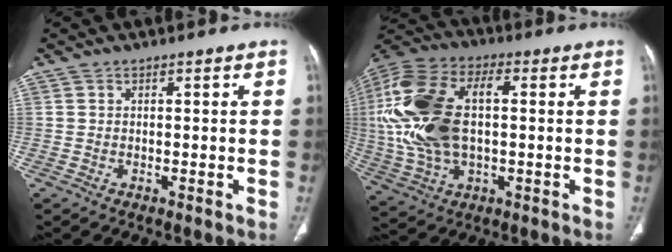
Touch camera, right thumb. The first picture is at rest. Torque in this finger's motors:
{"motor_torque": [2.44, 2.57, 2.06, 0.38, 0.33]}